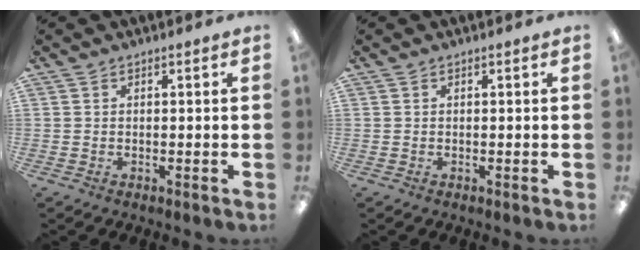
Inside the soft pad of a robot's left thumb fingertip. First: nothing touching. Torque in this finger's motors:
{"motor_torque": [-0.13, 0.03, -0.03, 0.05, 0.00]}